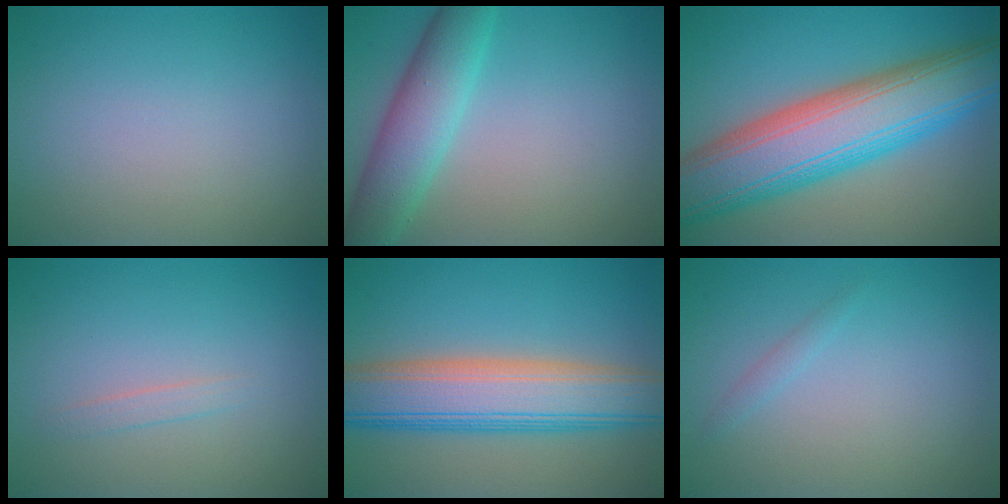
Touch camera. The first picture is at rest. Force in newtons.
{"total": 5.5, "press": 5.5, "slide": 0.2}
{"total": 12.1, "press": 12.1, "slide": 0.5}
{"total": 0.9, "press": 0.9, "slide": 0.1}
{"total": 9.1, "press": 9.0, "slide": 0.6}
{"total": 0.7, "press": 0.7, "slide": 0.0}